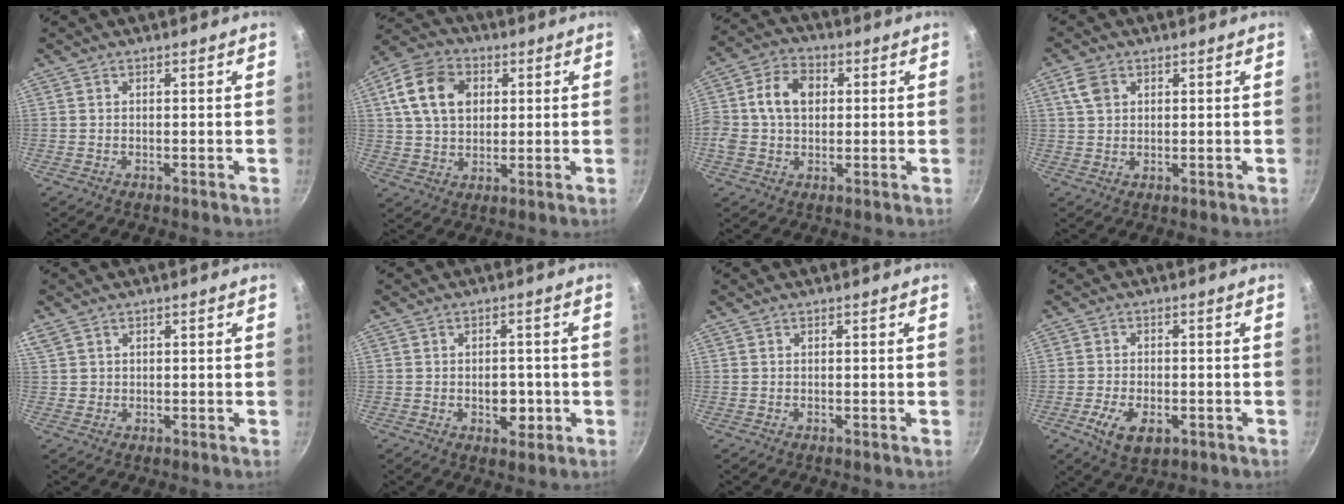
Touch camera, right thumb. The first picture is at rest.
{"total": 13.0, "force": [3.6, 9.5, 8.2], "torque": [-0.131, 0.006, 0.051]}
{"total": 10.6, "force": [1.4, 7.9, 6.9], "torque": [-0.109, 0.017, 0.007]}
{"total": 4.2, "force": [1.7, 3.0, 2.5], "torque": [-0.043, 0.001, 0.031]}
{"total": 3.4, "force": [1.5, 2.7, 1.5], "torque": [-0.024, 0.005, 0.034]}
{"total": 4.9, "force": [-1.1, 3.3, 3.4], "torque": [-0.022, 0.004, -0.013]}
{"total": 0.0}
{"total": 7.5, "force": [-2.9, 4.3, 5.5], "torque": [-0.096, 0.005, -0.045]}